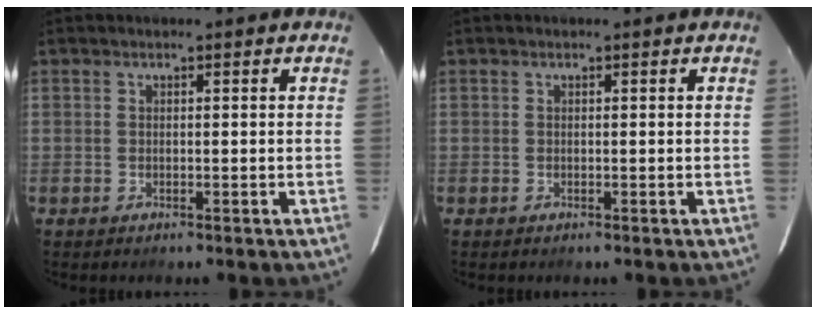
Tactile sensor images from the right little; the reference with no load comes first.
{"total": 0.0}